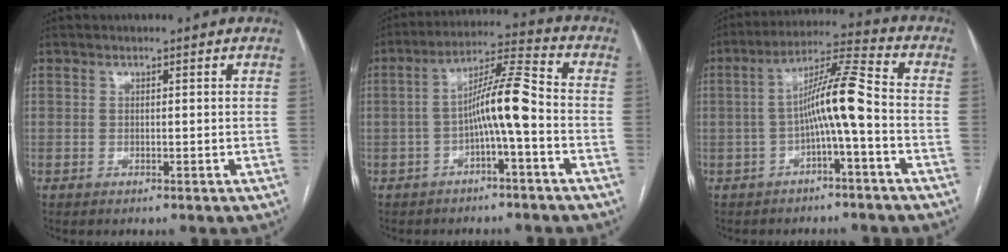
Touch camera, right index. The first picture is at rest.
{"total": 8.5, "force": [-2.2, 0.2, 8.2], "torque": [-0.144, 0.027, -0.041]}
{"total": 8.8, "force": [-1.9, 0.0, 8.6], "torque": [-0.148, 0.029, -0.035]}